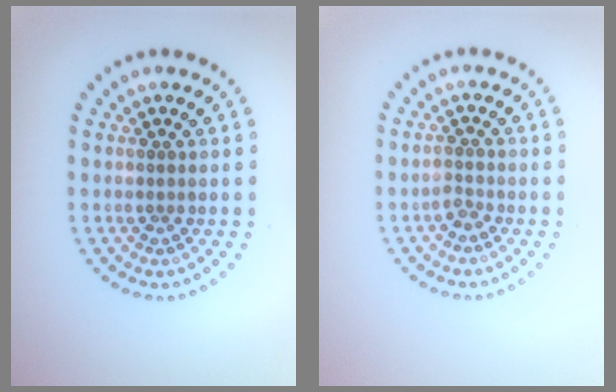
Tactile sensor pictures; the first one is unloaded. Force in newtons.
{"total": 1.0, "press": 0.8, "slide": 0.6}